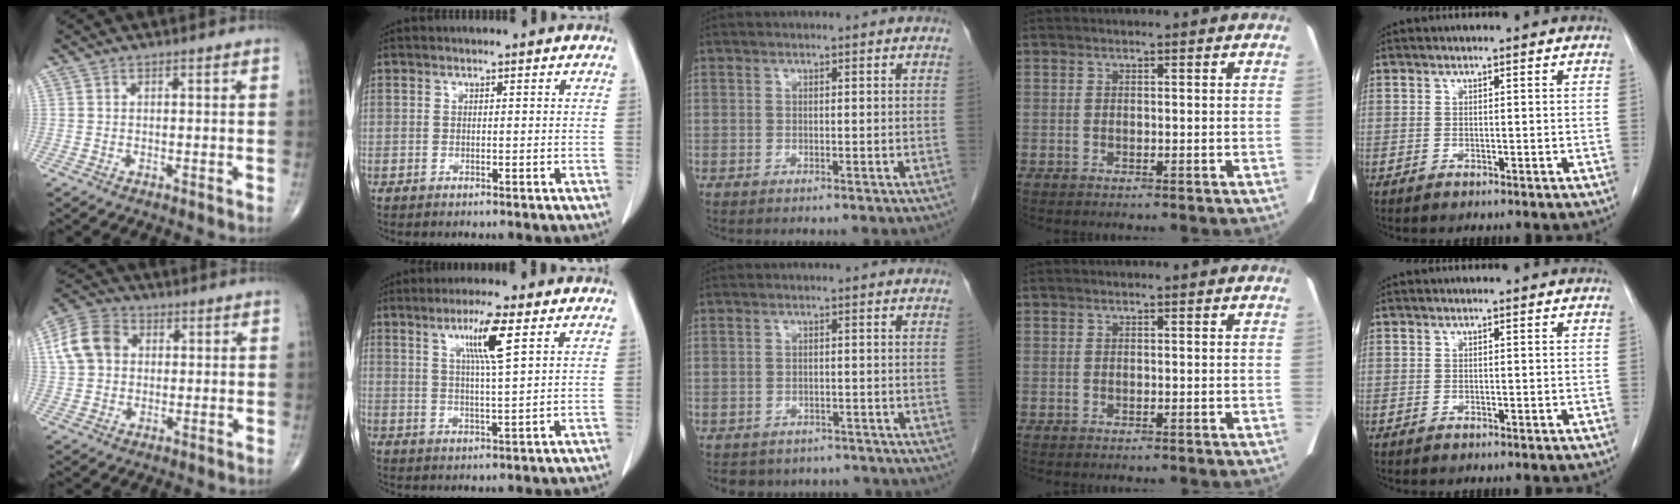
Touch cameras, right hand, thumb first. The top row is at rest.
{"thumb": {"total": 9.7, "force": [1.9, 7.6, 5.6], "torque": [-0.098, 0.015, 0.027]}, "index": {"total": 7.2, "force": [3.3, -0.3, 6.4], "torque": [-0.115, -0.002, 0.058]}, "middle": {"total": 7.9, "force": [-7.0, 3.7, 0.9], "torque": [-0.009, 0.012, -0.078]}}